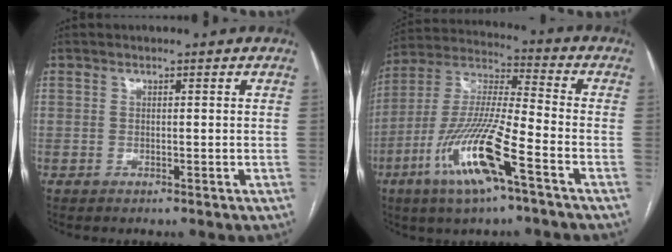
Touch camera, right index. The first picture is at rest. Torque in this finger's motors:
{"motor_torque": [1.41, -0.73, 0.56, 0.21]}